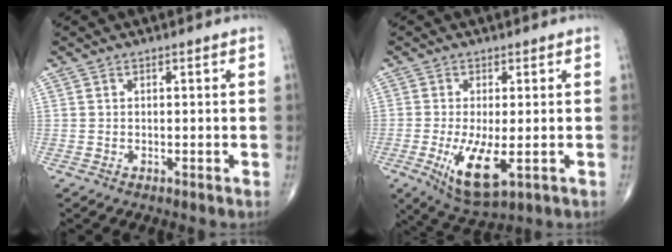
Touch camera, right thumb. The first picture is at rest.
{"total": 9.2, "force": [-2.3, 3.2, 8.3], "torque": [-0.157, -0.027, -0.030]}